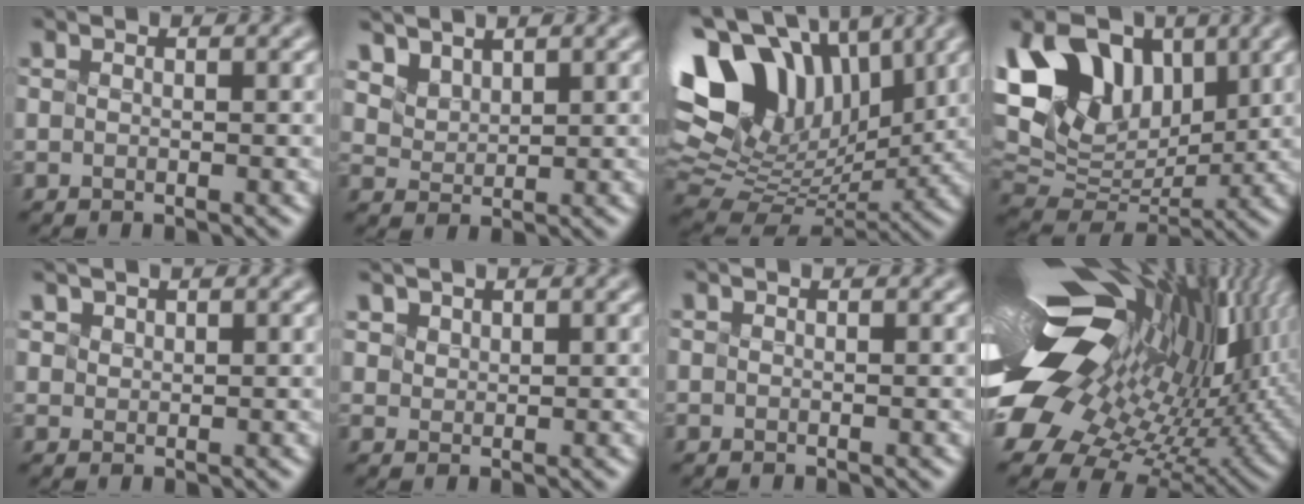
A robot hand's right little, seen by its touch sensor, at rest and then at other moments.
{"total": 2.9, "force": [2.6, 1.0, 0.4], "torque": [-0.019, 0.003, 0.071]}
{"total": 15.0, "force": [5.5, 9.8, 9.9], "torque": [-0.210, 0.029, 0.117]}
{"total": 12.3, "force": [5.1, 8.2, 7.6], "torque": [-0.167, 0.035, 0.105]}
{"total": 1.0, "force": [1.0, 0.1, -0.3], "torque": [0.002, 0.003, 0.032]}
{"total": 1.3, "force": [1.3, 0.3, -0.2], "torque": [-0.001, 0.004, 0.039]}
{"total": 0.0}
{"total": 18.7, "force": [4.6, 10.2, 15.0], "torque": [-0.269, -0.019, 0.101]}